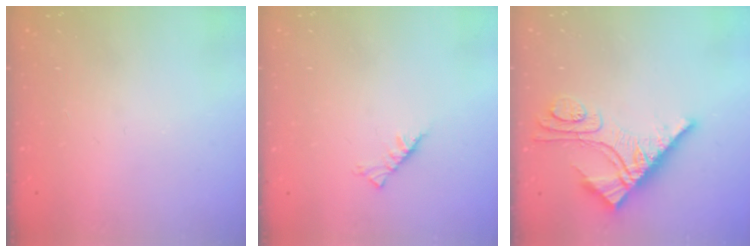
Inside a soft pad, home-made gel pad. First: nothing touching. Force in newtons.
{"total": 4.5, "press": 4.5, "slide": 0.7}
{"total": 11.3, "press": 11.2, "slide": 1.2}